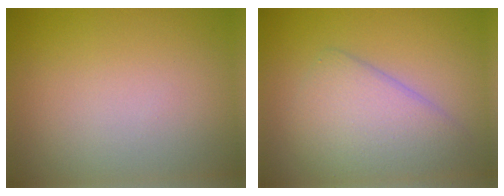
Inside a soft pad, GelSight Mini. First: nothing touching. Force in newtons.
{"total": 5.0, "press": 5.0, "slide": 0.3}